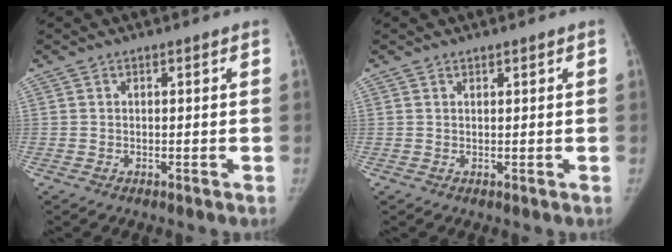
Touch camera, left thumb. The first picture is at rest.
{"total": 0.5, "force": [0.5, 0.1, 0.1], "torque": [-0.002, -0.004, 0.009]}